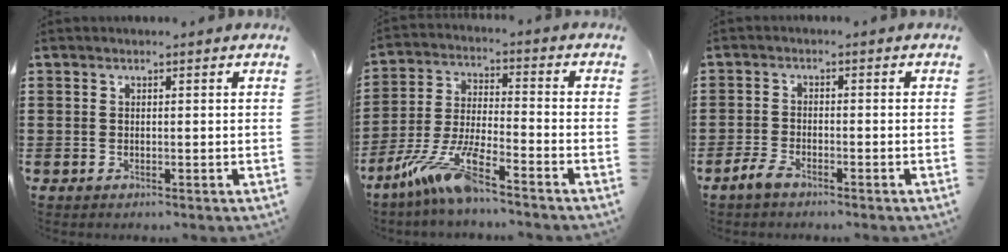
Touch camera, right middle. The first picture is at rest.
{"total": 10.3, "force": [-7.8, 0.7, 6.7], "torque": [-0.154, -0.008, -0.160]}
{"total": 3.0, "force": [-2.3, 1.1, 1.5], "torque": [-0.048, 0.000, -0.052]}